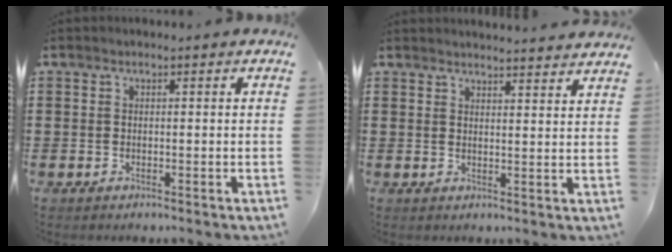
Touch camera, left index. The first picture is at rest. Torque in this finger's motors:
{"motor_torque": [0.72, -0.49, 0.36, 0.09]}